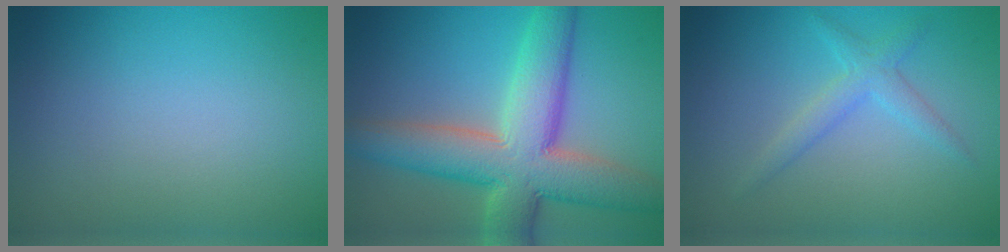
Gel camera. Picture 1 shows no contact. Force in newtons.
{"total": 10.1, "press": 10.0, "slide": 0.8}
{"total": 2.2, "press": 2.2, "slide": 0.2}